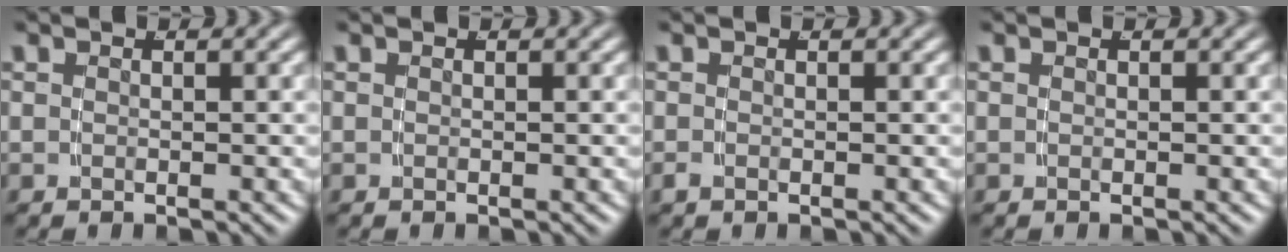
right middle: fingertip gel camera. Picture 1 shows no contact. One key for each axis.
{"total": 0.0}
{"total": 0.6, "fx": -0.5, "fy": 0.0, "fz": 0.3, "tx": -0.006, "ty": -0.005, "tz": -0.006}
{"total": 0.0}